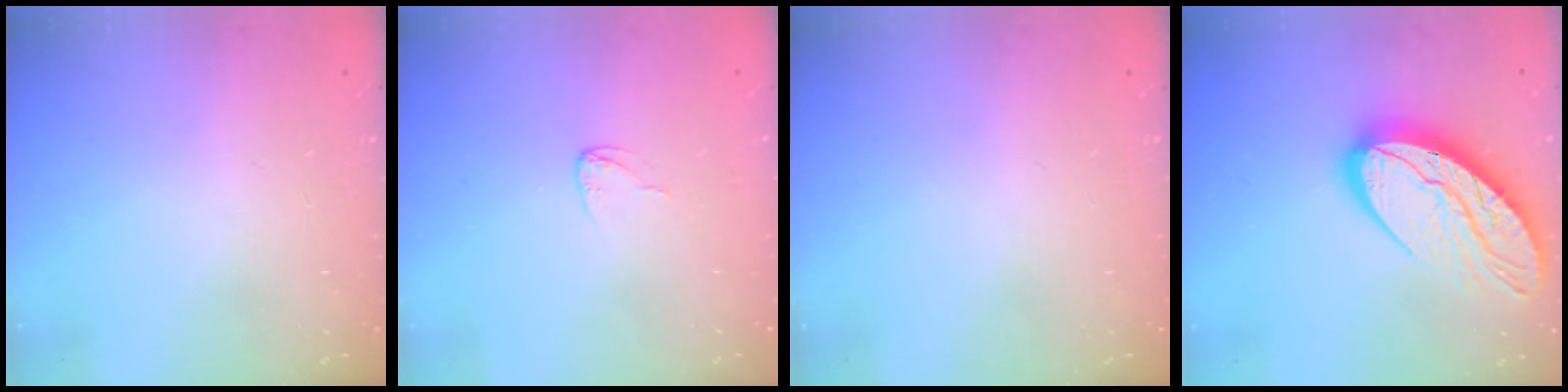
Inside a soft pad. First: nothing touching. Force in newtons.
{"total": 3.6, "press": 3.6, "slide": 0.2}
{"total": 0.0}
{"total": 16.7, "press": 16.6, "slide": 1.7}